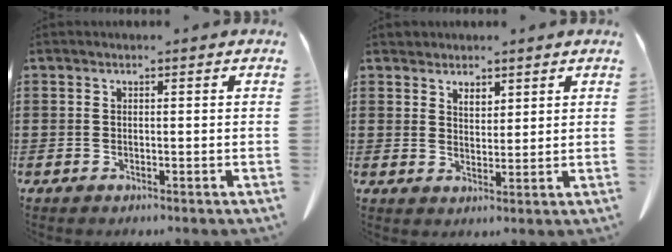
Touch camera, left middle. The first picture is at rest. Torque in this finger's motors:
{"motor_torque": [0.02, 0.00, 0.01, 0.03]}